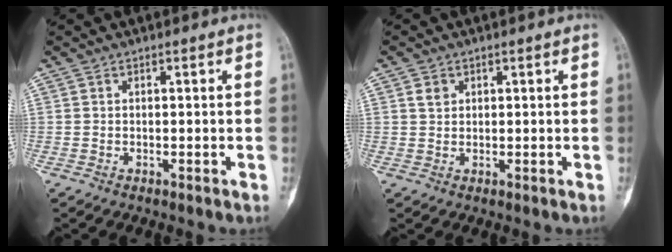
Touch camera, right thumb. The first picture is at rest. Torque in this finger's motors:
{"motor_torque": [-0.38, 0.28, -0.04, 0.10, 0.00]}